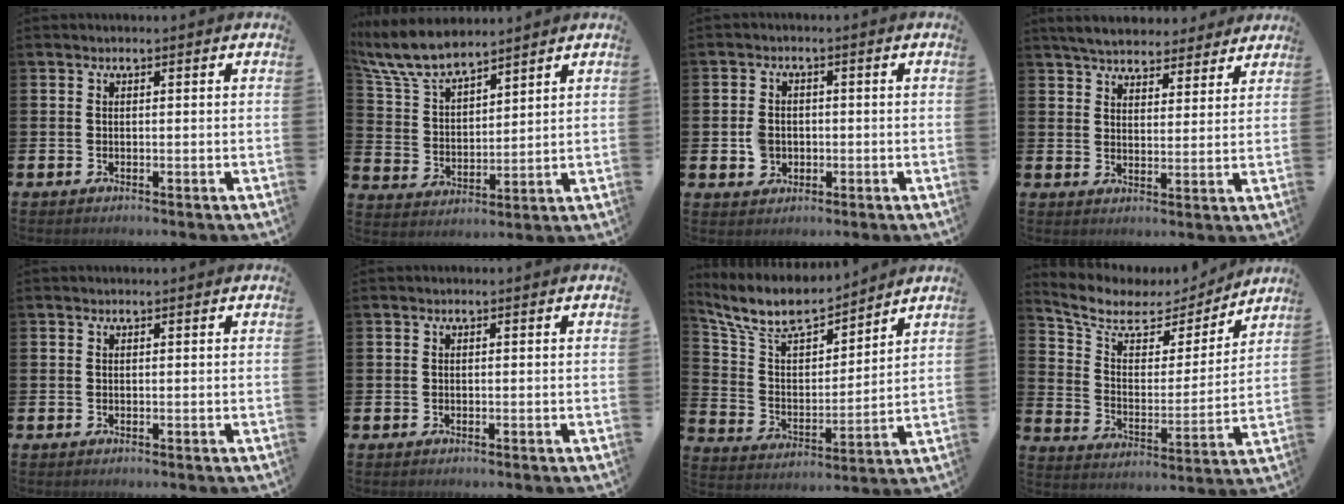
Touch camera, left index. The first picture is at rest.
{"total": 8.3, "force": [7.7, 1.7, 2.8], "torque": [-0.091, -0.029, 0.142]}
{"total": 3.1, "force": [-0.3, 2.7, 1.4], "torque": [-0.025, 0.006, -0.010]}
{"total": 5.4, "force": [5.3, 1.2, 0.5], "torque": [-0.030, -0.027, 0.095]}
{"total": 0.0}
{"total": 0.0}
{"total": 9.6, "force": [8.8, 2.5, 3.1], "torque": [-0.109, -0.054, 0.158]}
{"total": 7.6, "force": [6.4, 3.5, 2.2], "torque": [-0.090, -0.040, 0.110]}